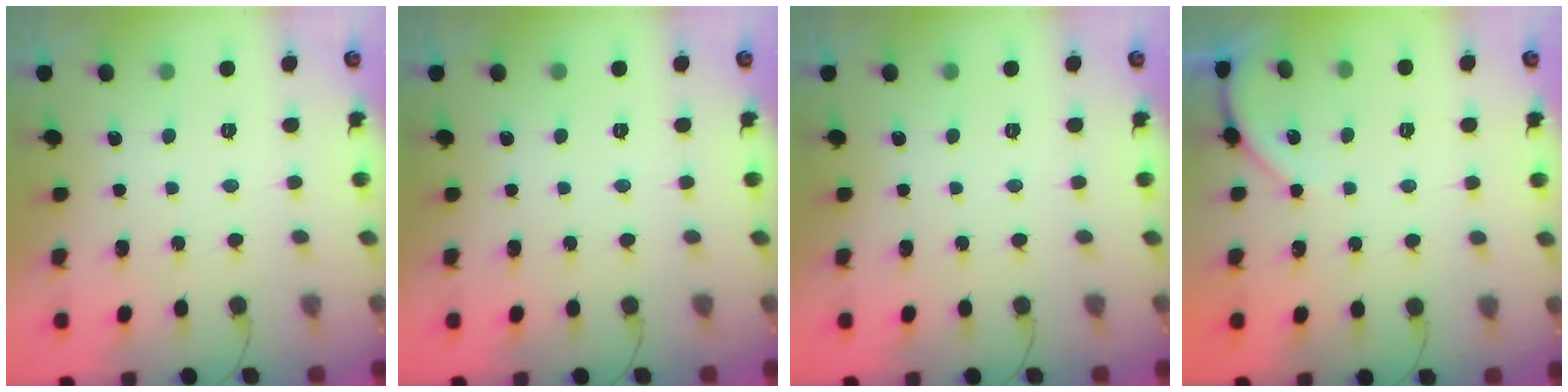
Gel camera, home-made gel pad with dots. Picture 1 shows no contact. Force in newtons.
{"total": 0.0}
{"total": 0.0}
{"total": 4.6, "press": 4.6, "slide": 0.7}